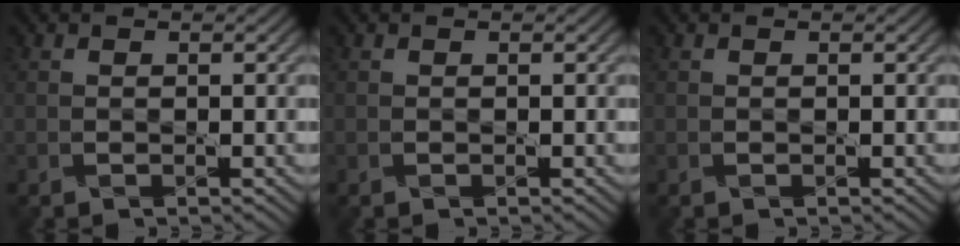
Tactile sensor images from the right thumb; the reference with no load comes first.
{"total": 0.0}
{"total": 0.0}